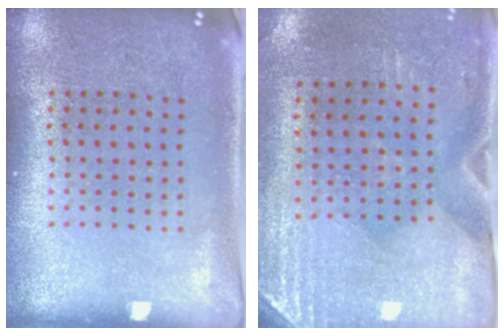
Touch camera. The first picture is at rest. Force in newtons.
{"total": 2.9, "press": 2.5, "slide": 1.5}